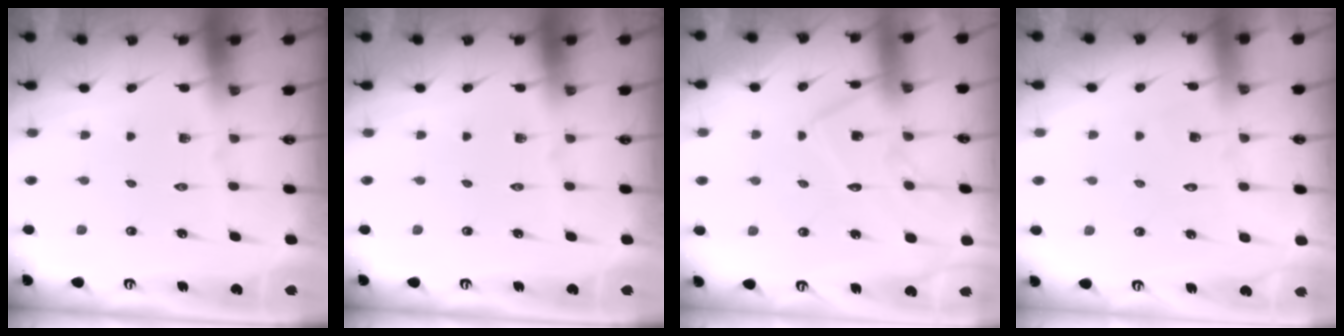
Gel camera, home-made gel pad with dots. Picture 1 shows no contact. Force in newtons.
{"total": 0.0}
{"total": 12.4, "press": 12.4, "slide": 0.3}
{"total": 4.7, "press": 4.7, "slide": 0.4}